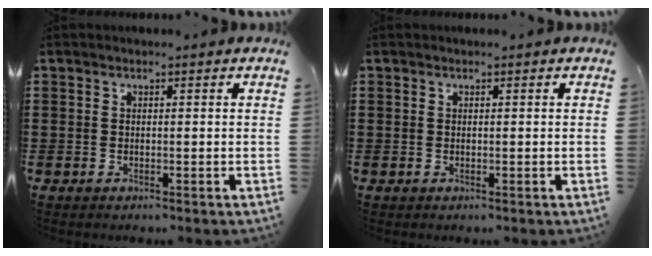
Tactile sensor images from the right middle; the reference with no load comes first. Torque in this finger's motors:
{"motor_torque": [0.00, 0.00, 0.00, -0.01]}